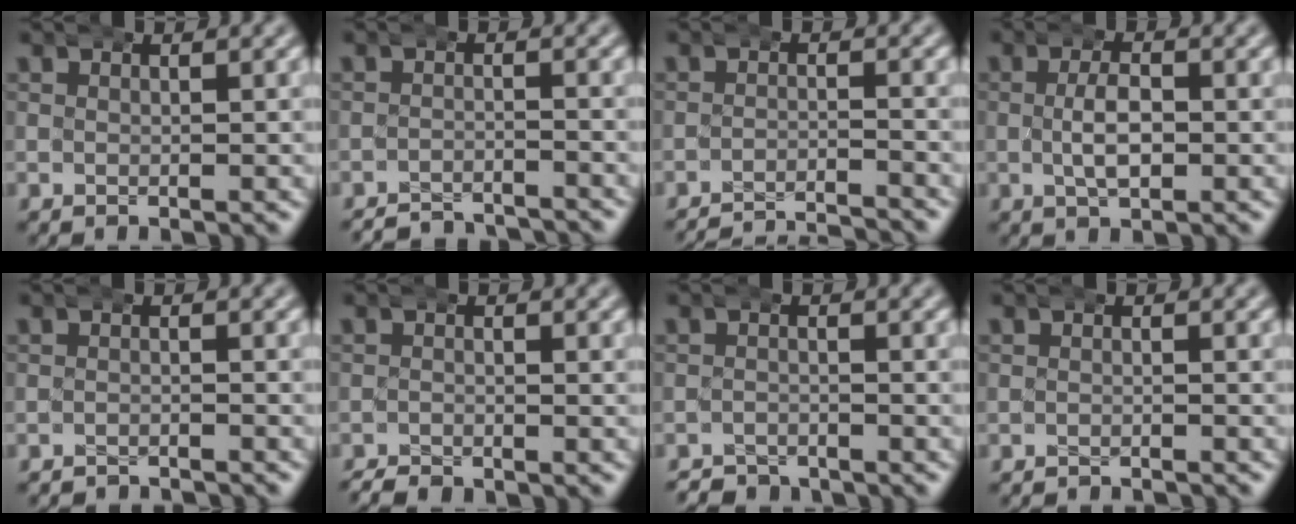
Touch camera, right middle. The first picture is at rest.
{"total": 5.4, "force": [-5.3, 1.0, 0.4], "torque": [-0.005, -0.015, -0.087]}
{"total": 10.2, "force": [-10.0, 1.7, 1.2], "torque": [0.003, -0.018, -0.159]}
{"total": 3.3, "force": [-0.6, 1.7, 2.8], "torque": [-0.052, 0.004, -0.011]}
{"total": 2.7, "force": [-2.7, 0.3, -0.1], "torque": [-0.004, -0.006, -0.044]}
{"total": 2.2, "force": [-2.0, 0.9, 0.4], "torque": [-0.016, -0.009, -0.034]}
{"total": 2.8, "force": [-2.6, 0.9, -0.2], "torque": [-0.001, -0.010, -0.044]}
{"total": 2.0, "force": [-2.0, 0.2, 0.0], "torque": [-0.008, -0.004, -0.033]}